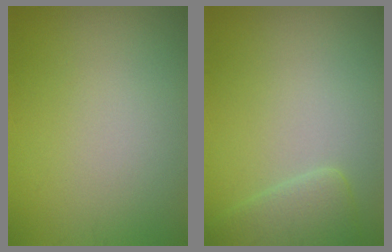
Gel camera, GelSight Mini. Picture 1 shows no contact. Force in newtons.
{"total": 2.9, "press": 2.9, "slide": 0.3}